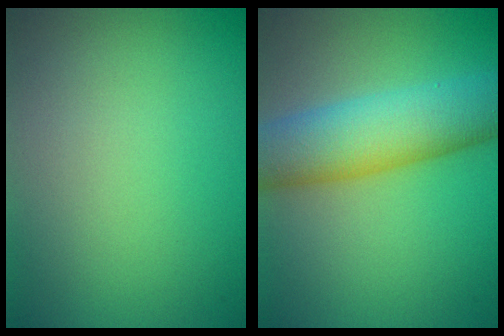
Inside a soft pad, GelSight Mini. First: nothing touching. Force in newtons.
{"total": 7.9, "press": 7.9, "slide": 0.2}